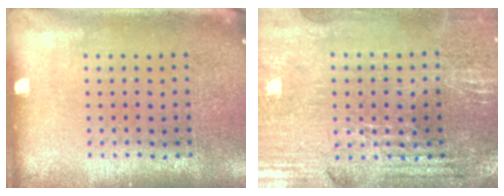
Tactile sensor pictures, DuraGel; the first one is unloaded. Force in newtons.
{"total": 2.9, "press": 2.8, "slide": 0.5}